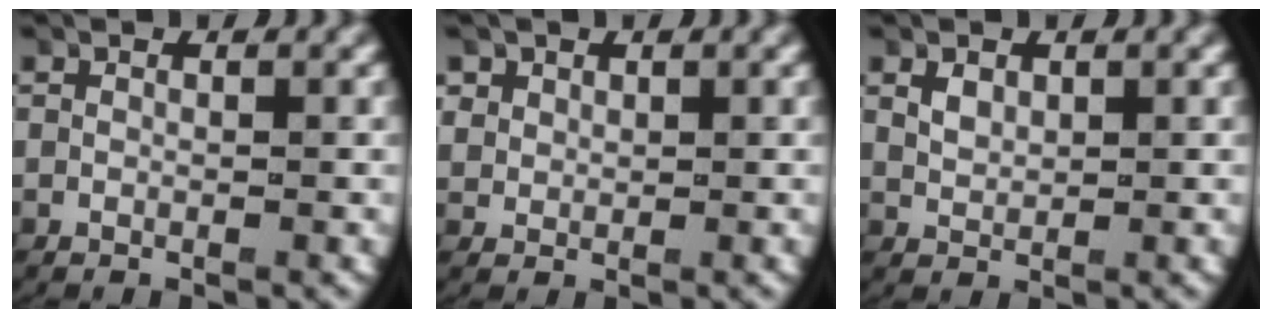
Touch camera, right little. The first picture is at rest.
{"total": 1.9, "force": [0.8, 1.5, 0.6], "torque": [-0.021, -0.003, 0.021]}
{"total": 1.3, "force": [0.5, 0.9, 0.8], "torque": [-0.021, -0.004, 0.017]}